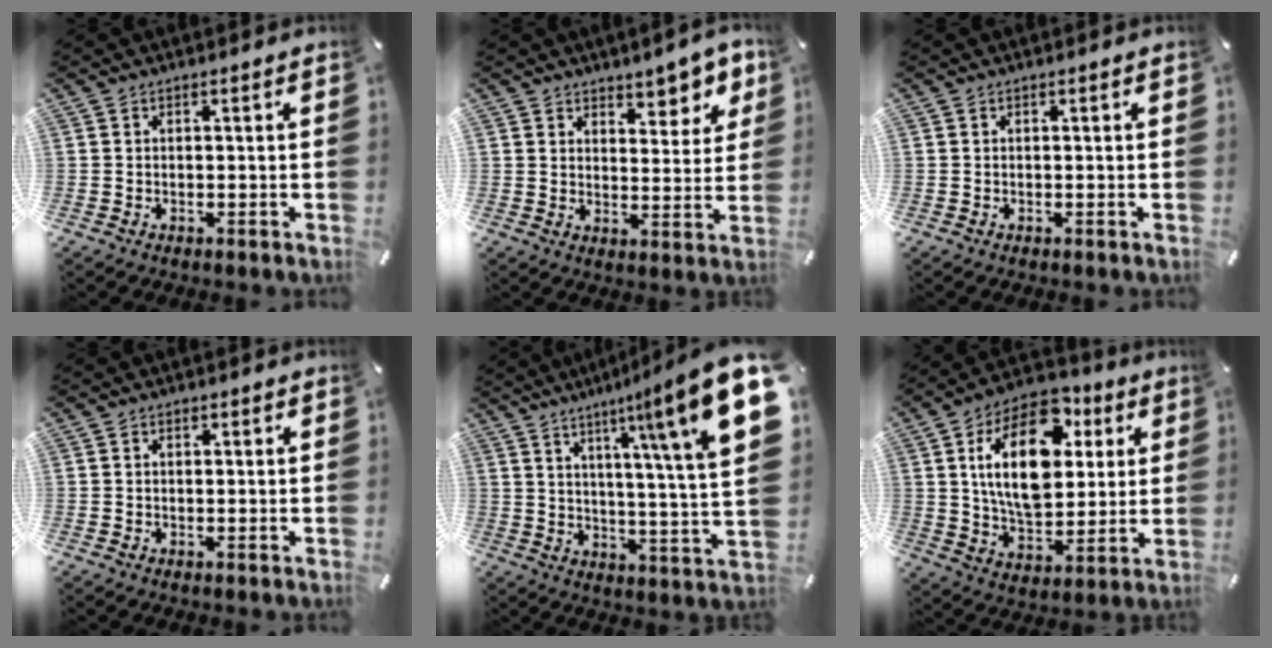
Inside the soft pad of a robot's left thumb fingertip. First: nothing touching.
{"total": 7.3, "force": [5.8, 4.1, 1.5], "torque": [0.001, -0.052, 0.101]}
{"total": 0.0}
{"total": 0.9, "force": [0.3, 0.6, 0.6], "torque": [-0.005, 0.002, 0.001]}
{"total": 19.8, "force": [10.3, 3.1, 16.7], "torque": [-0.251, -0.065, 0.146]}
{"total": 20.9, "force": [6.8, 13.0, 14.9], "torque": [-0.280, -0.014, 0.112]}